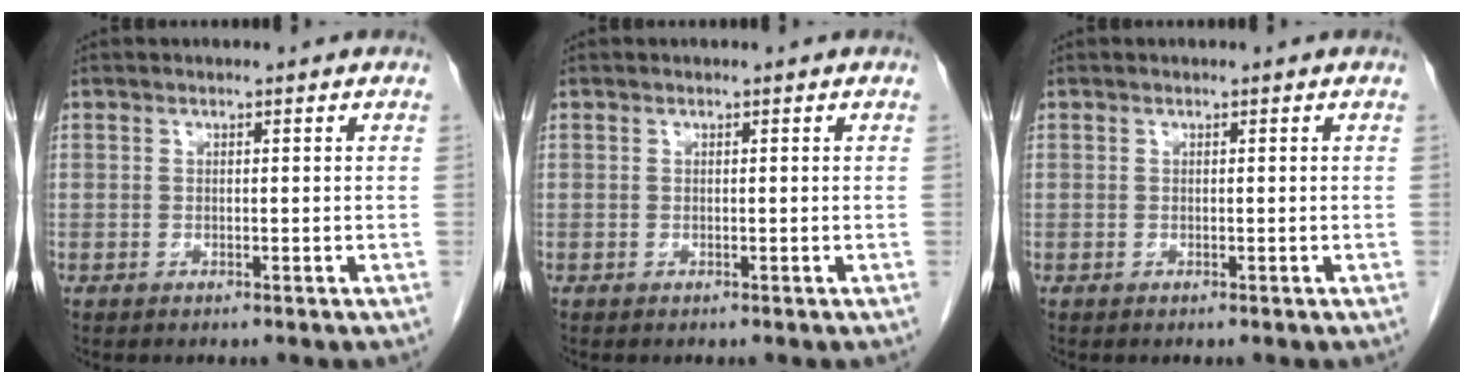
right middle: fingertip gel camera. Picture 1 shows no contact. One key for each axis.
{"total": 0.0}
{"total": 0.0}